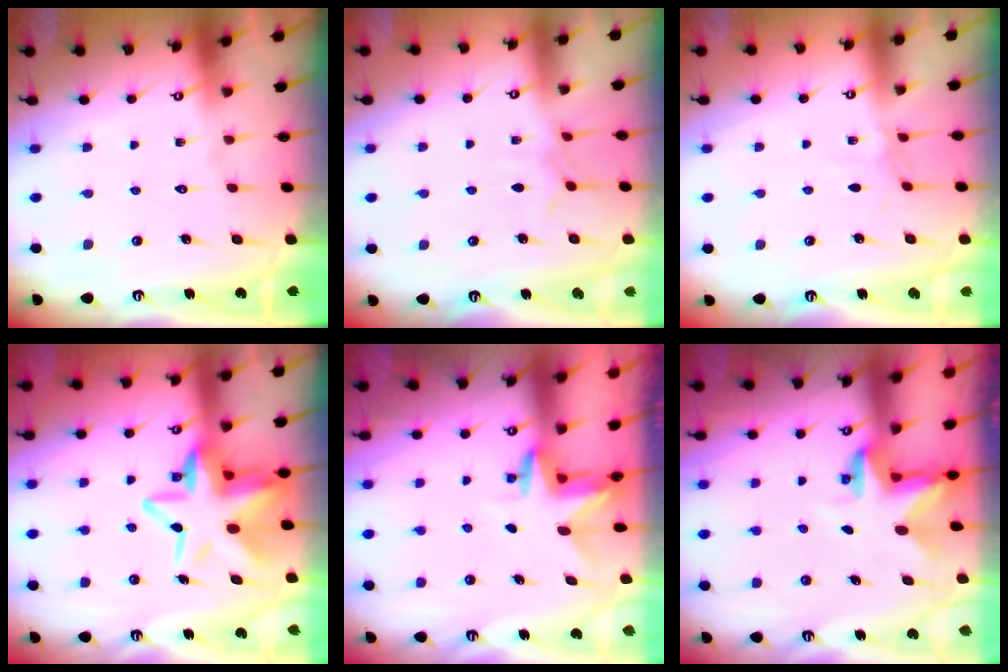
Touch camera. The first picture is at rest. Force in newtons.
{"total": 3.5, "press": 3.5, "slide": 0.7}
{"total": 2.8, "press": 2.7, "slide": 0.4}
{"total": 15.4, "press": 15.1, "slide": 2.8}
{"total": 3.4, "press": 3.4, "slide": 0.3}
{"total": 3.0, "press": 3.0, "slide": 0.2}